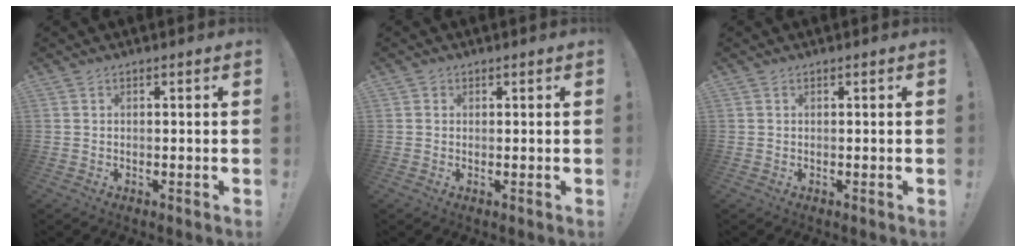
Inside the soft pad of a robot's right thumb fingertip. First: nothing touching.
{"total": 0.7, "force": [0.3, 0.7, 0.0], "torque": [0.008, -0.001, 0.003]}
{"total": 0.0}